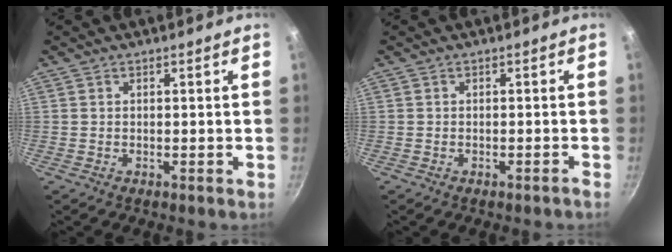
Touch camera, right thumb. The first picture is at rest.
{"total": 0.6, "force": [-0.5, 0.0, 0.4], "torque": [-0.012, 0.012, -0.005]}